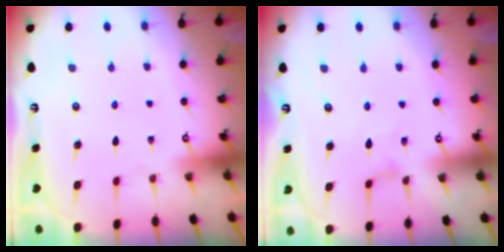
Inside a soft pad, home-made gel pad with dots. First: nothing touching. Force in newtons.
{"total": 1.0, "press": 1.0, "slide": 0.1}